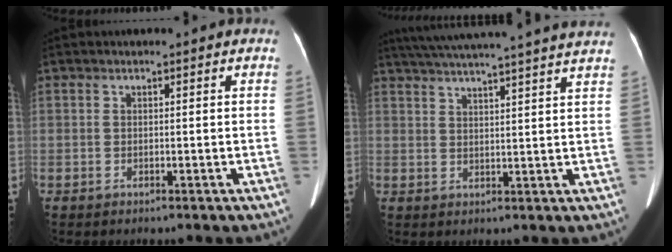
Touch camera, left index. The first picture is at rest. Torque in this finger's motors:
{"motor_torque": [-0.45, -1.13, 0.21, 0.09]}